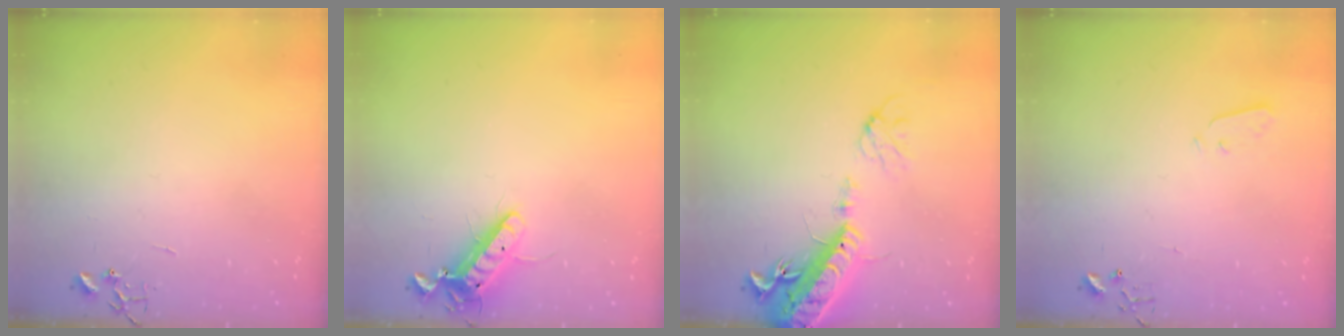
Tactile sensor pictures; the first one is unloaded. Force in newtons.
{"total": 11.8, "press": 11.6, "slide": 2.2}
{"total": 17.9, "press": 17.4, "slide": 3.9}
{"total": 3.0, "press": 3.0, "slide": 0.3}